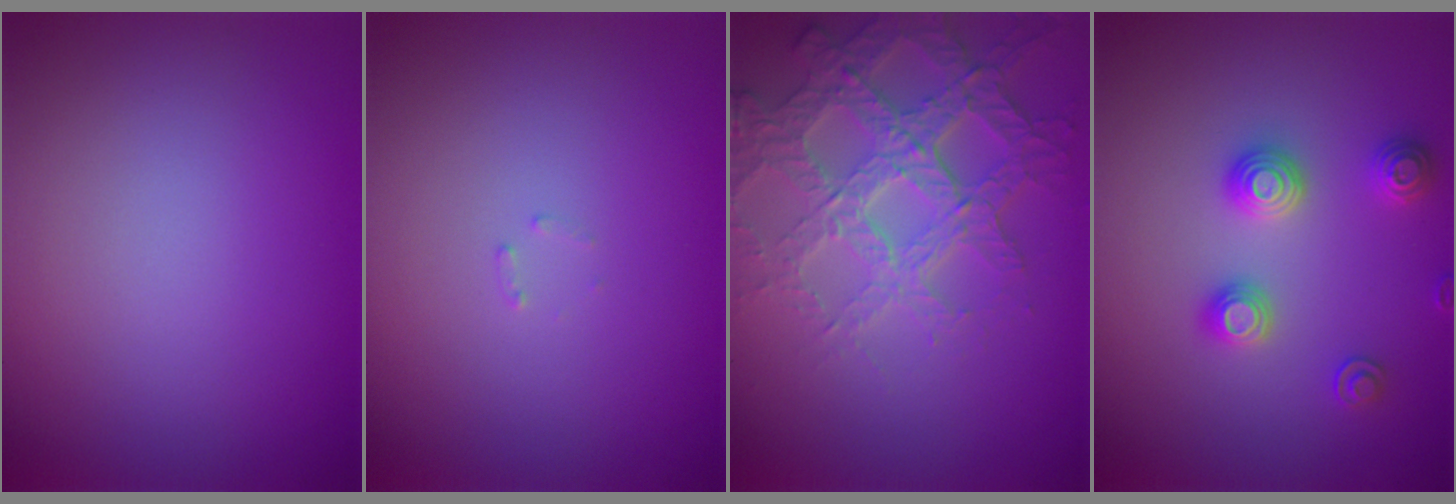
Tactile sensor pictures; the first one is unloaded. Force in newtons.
{"total": 0.6, "press": 0.6, "slide": 0.1}
{"total": 5.8, "press": 4.9, "slide": 3.1}
{"total": 2.8, "press": 2.8, "slide": 0.2}